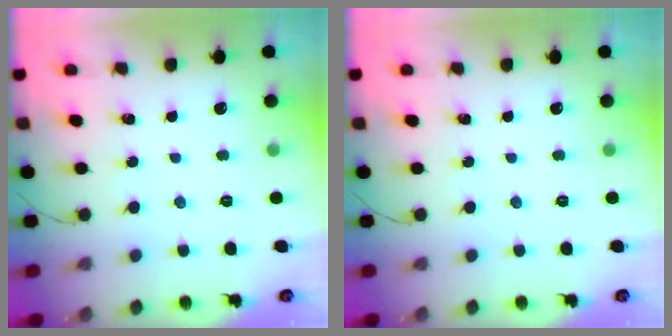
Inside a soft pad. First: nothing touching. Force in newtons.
{"total": 0.0}